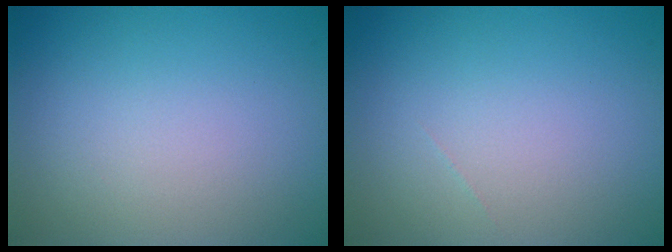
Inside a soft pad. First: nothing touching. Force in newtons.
{"total": 0.0}